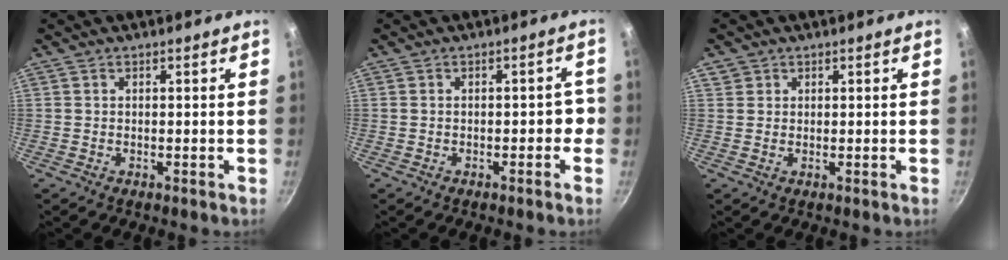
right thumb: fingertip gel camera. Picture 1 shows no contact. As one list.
[{"total": 3.0, "force": [-1.0, 1.7, 2.3], "torque": [-0.006, 0.024, -0.014]}, {"total": 1.6, "force": [0.7, 1.4, 0.2], "torque": [0.008, 0.005, 0.010]}]